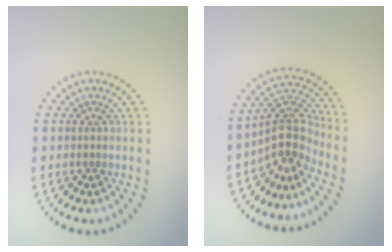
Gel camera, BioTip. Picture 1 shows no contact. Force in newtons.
{"total": 4.0, "press": 3.1, "slide": 2.6}